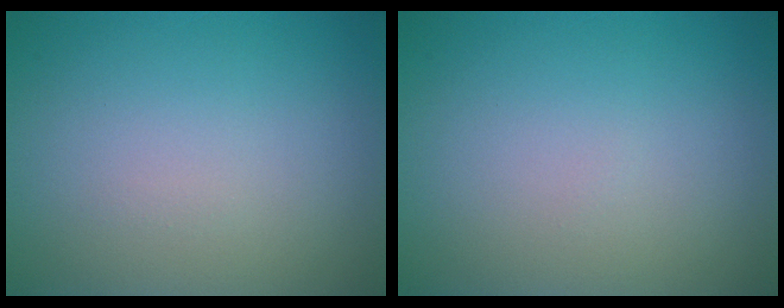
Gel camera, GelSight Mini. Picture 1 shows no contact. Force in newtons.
{"total": 0.0}